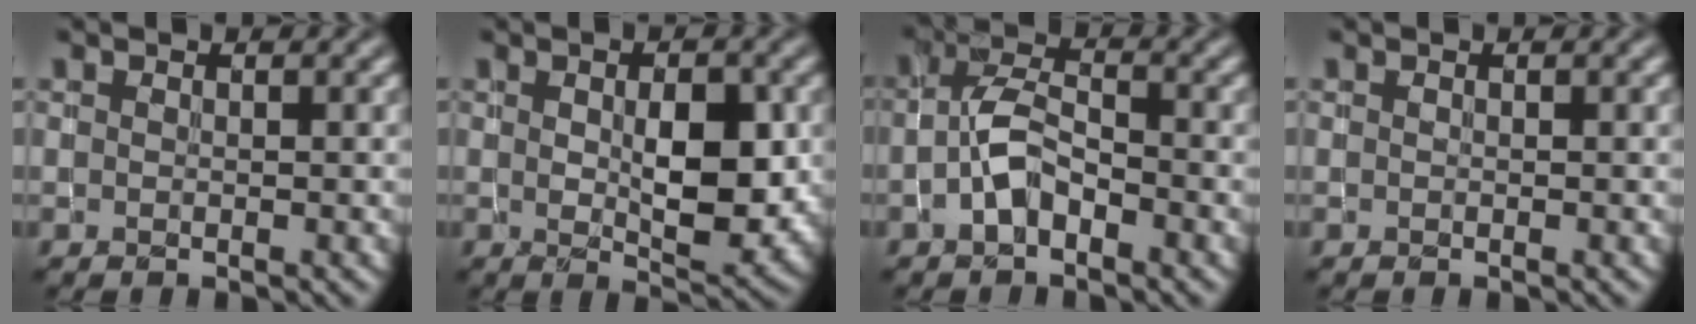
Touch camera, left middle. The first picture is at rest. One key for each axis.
{"total": 5.2, "fx": 0.4, "fy": 2.4, "fz": 4.6, "tx": -0.078, "ty": -0.007, "tz": 0.014}
{"total": 3.4, "fx": -1.7, "fy": 1.7, "fz": 2.5, "tx": -0.049, "ty": 0.009, "tz": -0.041}
{"total": 0.0}